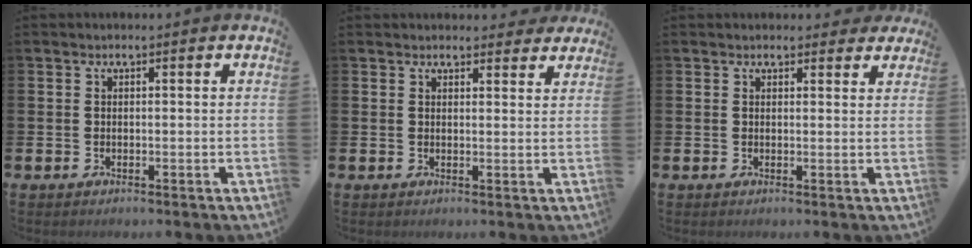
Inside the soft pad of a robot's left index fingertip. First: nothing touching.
{"total": 2.4, "force": [2.3, 0.6, 0.0], "torque": [0.010, -0.013, 0.039]}
{"total": 1.6, "force": [1.5, 0.7, 0.2], "torque": [0.008, -0.001, 0.024]}